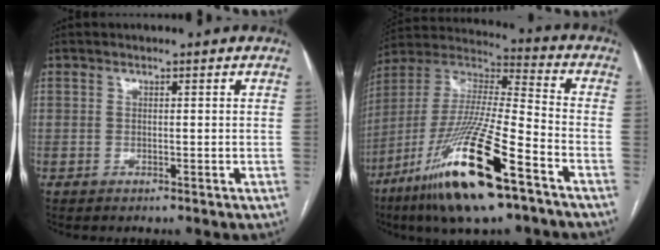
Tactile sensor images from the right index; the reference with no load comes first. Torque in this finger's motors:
{"motor_torque": [1.97, -0.17, 1.05, 0.15]}